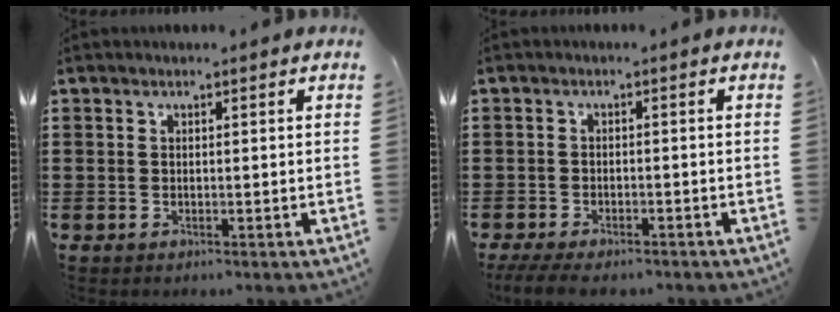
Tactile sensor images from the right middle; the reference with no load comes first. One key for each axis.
{"total": 2.7, "fx": -2.5, "fy": 0.5, "fz": 0.9, "tx": -0.031, "ty": -0.003, "tz": -0.057}